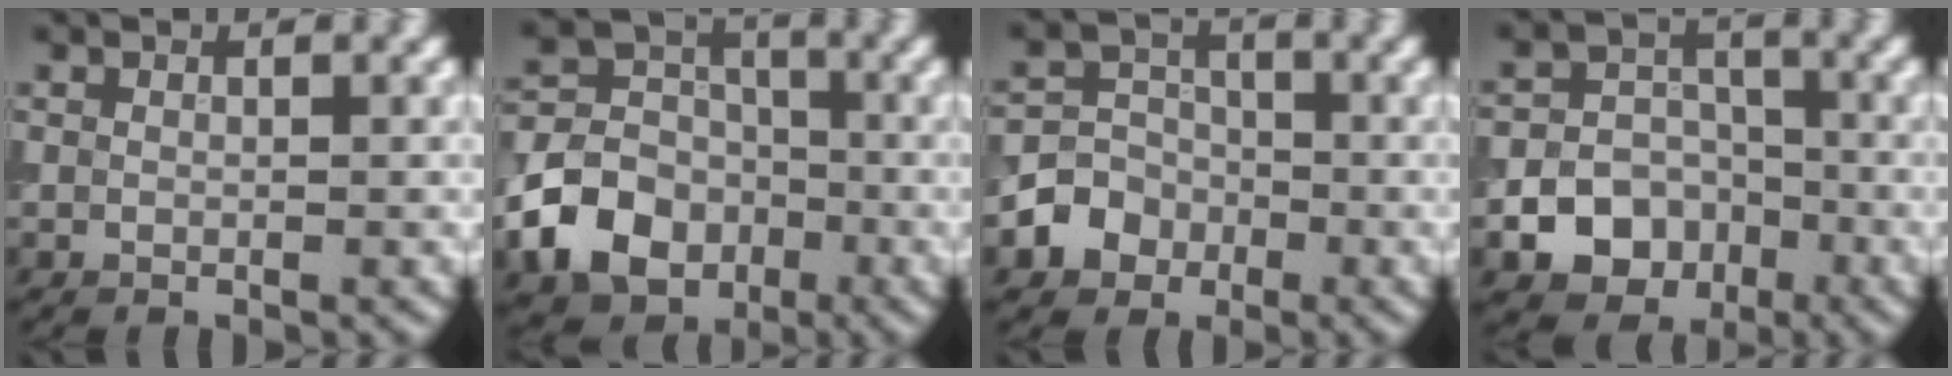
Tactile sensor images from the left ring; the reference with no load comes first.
{"total": 7.5, "force": [-3.2, 5.8, 3.4], "torque": [-0.052, 0.000, -0.071]}
{"total": 4.1, "force": [-1.7, 3.6, 1.1], "torque": [0.006, 0.002, -0.051]}
{"total": 8.6, "force": [-3.8, 7.3, 2.4], "torque": [-0.017, -0.018, -0.079]}